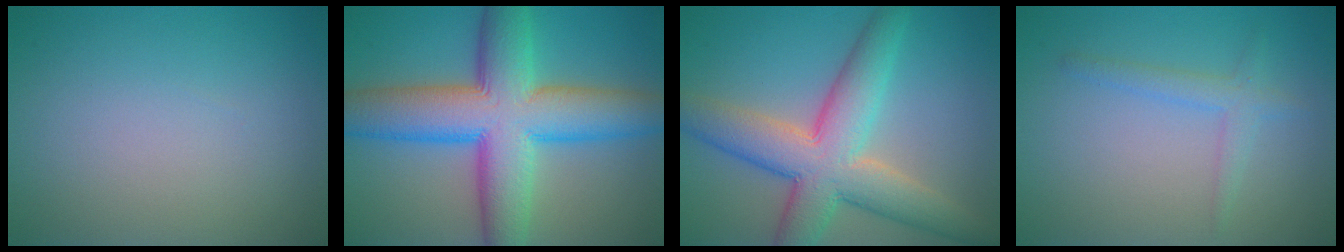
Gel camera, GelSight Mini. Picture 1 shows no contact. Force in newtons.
{"total": 12.1, "press": 12.1, "slide": 0.4}
{"total": 8.7, "press": 8.6, "slide": 0.4}
{"total": 2.0, "press": 2.0, "slide": 0.1}